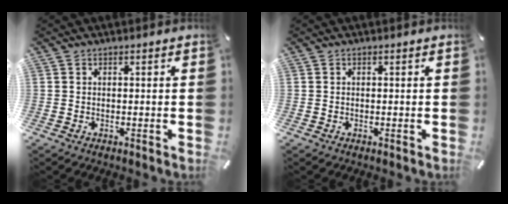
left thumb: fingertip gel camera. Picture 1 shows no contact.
{"total": 0.0}